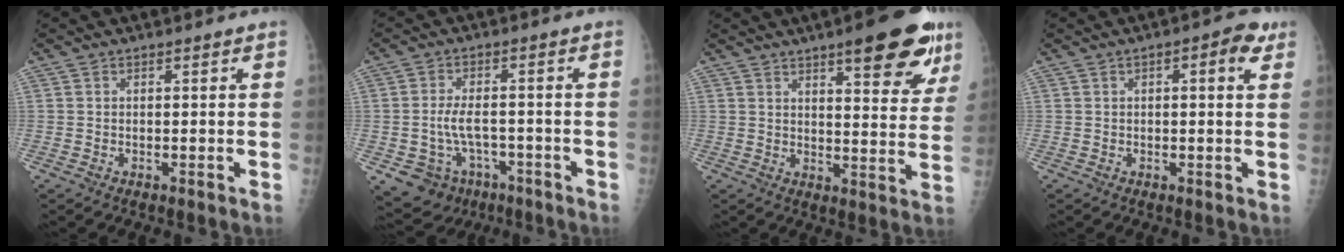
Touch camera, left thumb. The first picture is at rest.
{"total": 10.4, "force": [-4.3, 7.9, 5.2], "torque": [-0.092, 0.035, -0.053]}
{"total": 15.6, "force": [9.2, 4.4, 11.8], "torque": [-0.116, -0.039, 0.121]}
{"total": 4.9, "force": [1.8, 1.7, 4.3], "torque": [-0.050, 0.009, 0.018]}